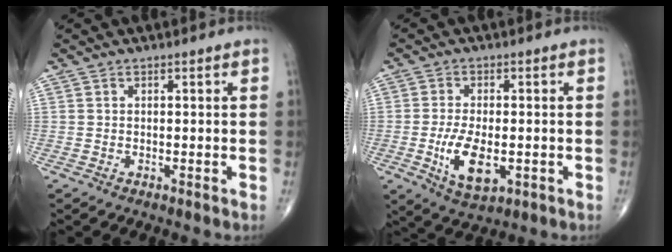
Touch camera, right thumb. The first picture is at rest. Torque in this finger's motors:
{"motor_torque": [-0.08, 0.87, 0.55, 0.33, 0.25]}